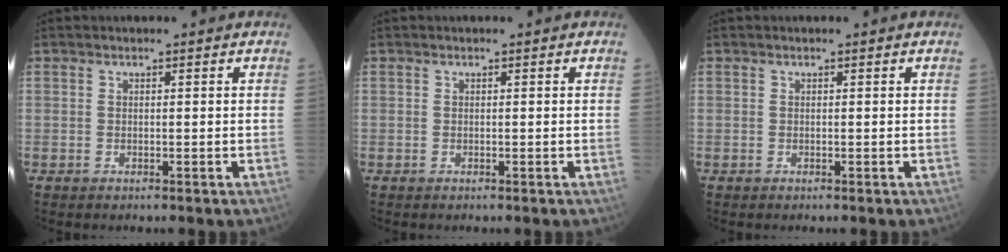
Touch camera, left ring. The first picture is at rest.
{"total": 0.0}
{"total": 0.0}